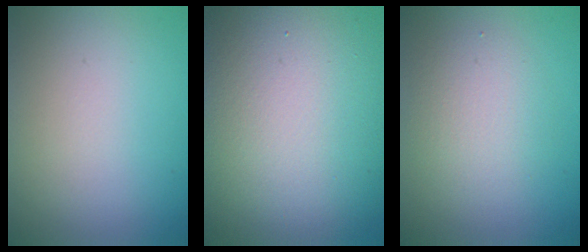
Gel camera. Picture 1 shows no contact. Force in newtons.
{"total": 17.2, "press": 17.2, "slide": 1.2}
{"total": 2.9, "press": 2.9, "slide": 0.2}